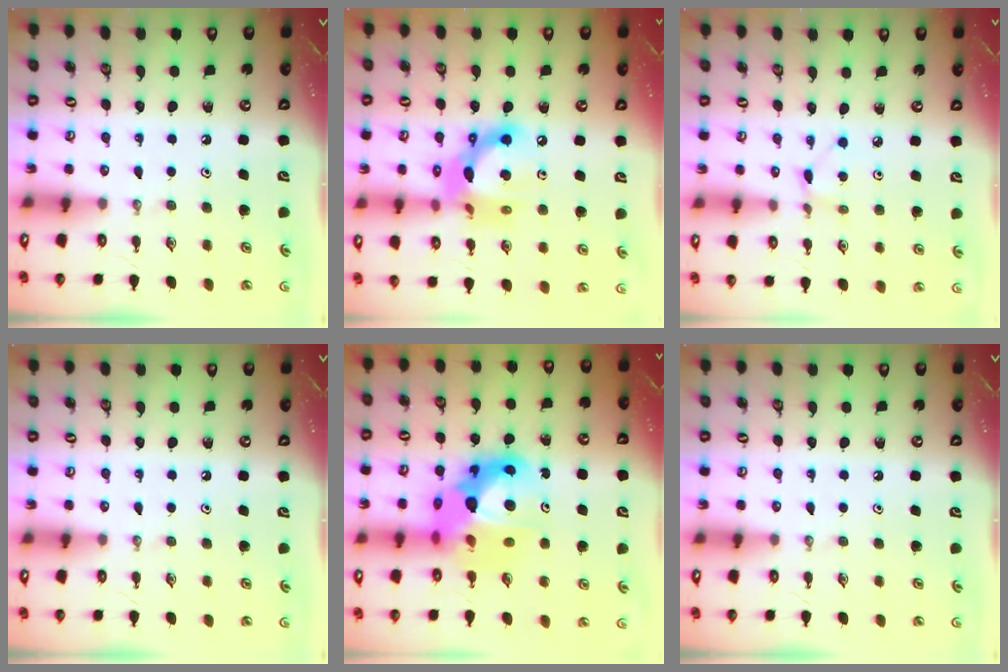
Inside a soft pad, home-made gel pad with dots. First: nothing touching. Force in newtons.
{"total": 15.4, "press": 15.4, "slide": 1.0}
{"total": 2.9, "press": 2.9, "slide": 0.4}
{"total": 0.0}
{"total": 16.4, "press": 16.3, "slide": 1.6}
{"total": 0.0}